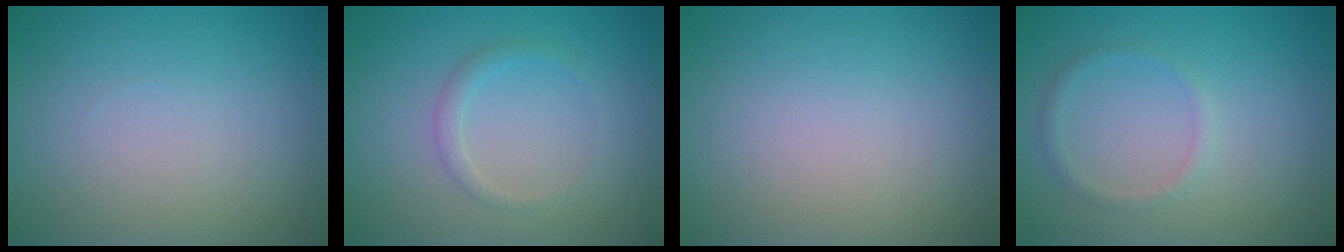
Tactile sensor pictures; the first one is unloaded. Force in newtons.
{"total": 1.2, "press": 1.2, "slide": 0.1}
{"total": 0.0}
{"total": 1.1, "press": 1.1, "slide": 0.0}